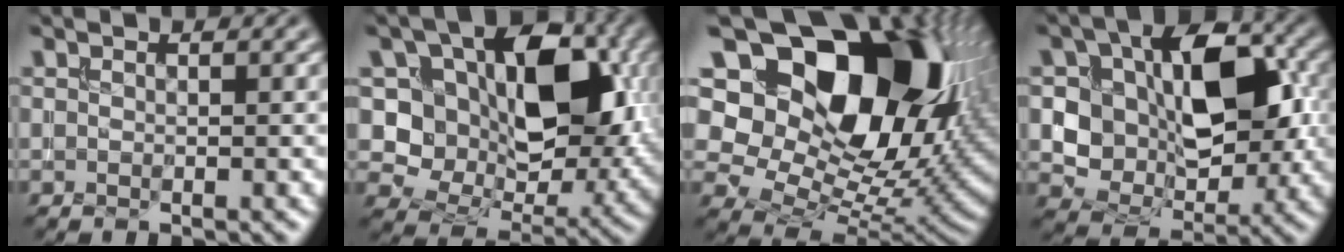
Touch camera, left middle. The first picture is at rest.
{"total": 12.2, "force": [2.3, 8.3, 8.7], "torque": [-0.119, -0.011, 0.039]}
{"total": 19.2, "force": [7.3, 12.1, 13.0], "torque": [-0.211, 0.027, 0.136]}
{"total": 9.8, "force": [0.8, 6.3, 7.4], "torque": [-0.116, -0.001, 0.015]}